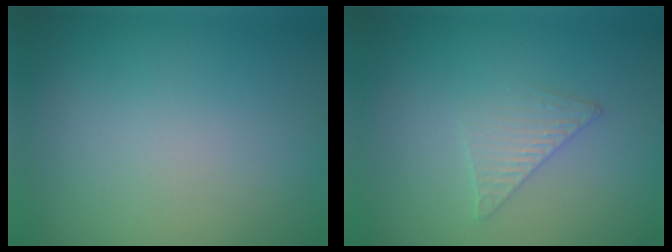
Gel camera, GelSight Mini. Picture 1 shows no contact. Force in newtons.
{"total": 2.0, "press": 2.0, "slide": 0.2}